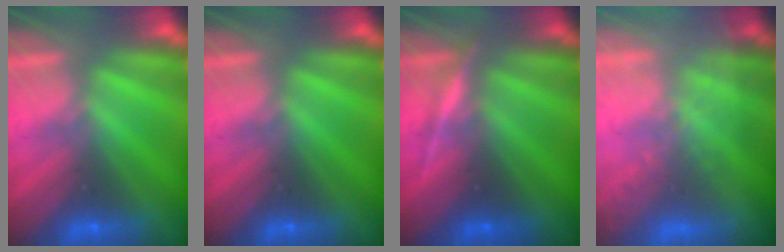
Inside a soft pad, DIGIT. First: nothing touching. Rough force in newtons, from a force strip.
{"total": 0.0}
{"total": 3.3}
{"total": 7.7}